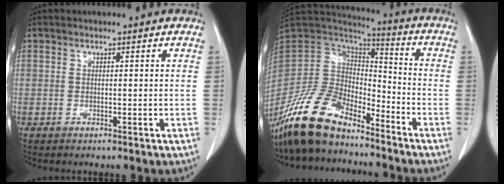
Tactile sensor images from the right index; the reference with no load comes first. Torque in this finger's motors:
{"motor_torque": [0.47, -0.56, -0.19, -0.21]}